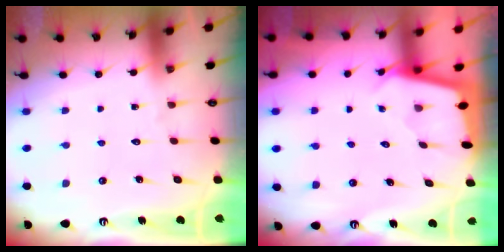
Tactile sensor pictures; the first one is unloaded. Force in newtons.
{"total": 1.8, "press": 1.8, "slide": 0.2}